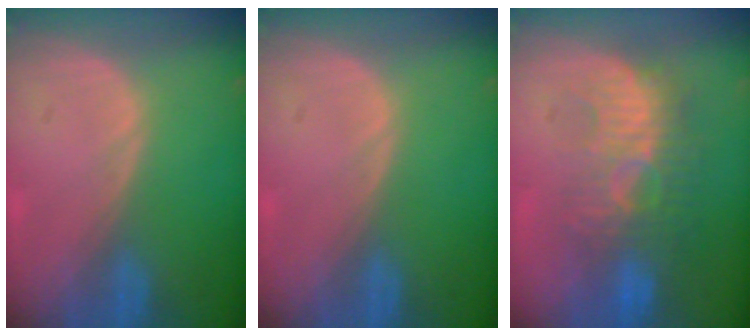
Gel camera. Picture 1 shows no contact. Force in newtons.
{"total": 0.0}
{"total": 9.3, "press": 8.8, "slide": 2.9}